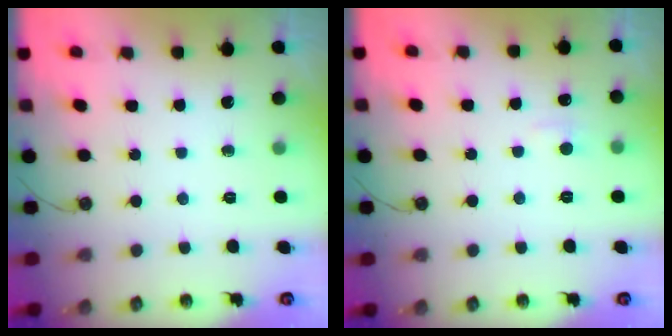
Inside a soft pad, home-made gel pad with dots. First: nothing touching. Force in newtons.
{"total": 1.9, "press": 1.8, "slide": 0.6}